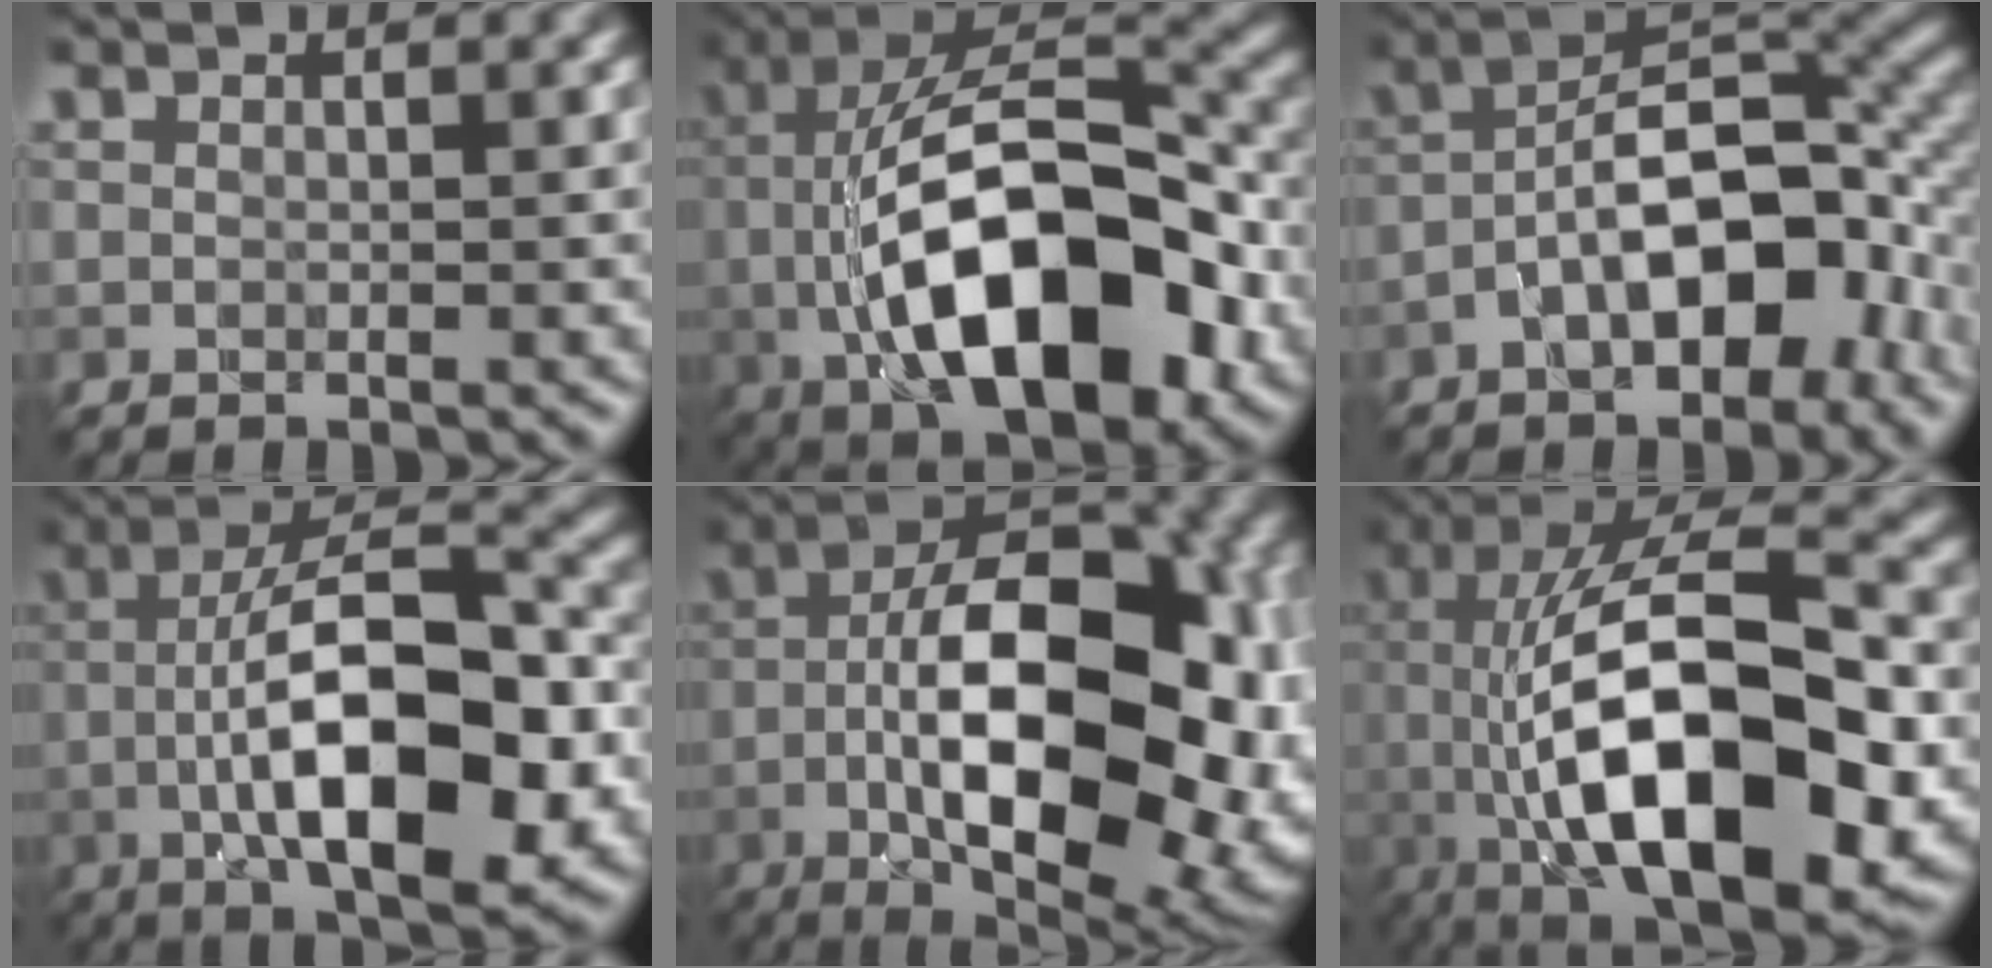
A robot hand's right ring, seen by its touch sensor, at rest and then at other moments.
{"total": 14.2, "force": [-3.3, 6.7, 12.1], "torque": [-0.200, 0.002, -0.059]}
{"total": 10.2, "force": [-3.9, 4.6, 8.2], "torque": [-0.126, 0.015, -0.072]}
{"total": 12.9, "force": [-3.7, 4.5, 11.5], "torque": [-0.184, 0.012, -0.065]}
{"total": 15.3, "force": [-4.1, 7.3, 12.9], "torque": [-0.172, 0.013, -0.071]}
{"total": 16.8, "force": [-3.7, 6.8, 15.0], "torque": [-0.243, 0.016, -0.055]}